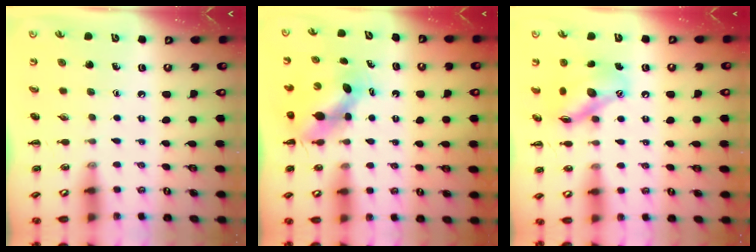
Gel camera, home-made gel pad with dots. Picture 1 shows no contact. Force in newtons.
{"total": 5.9, "press": 5.8, "slide": 0.8}
{"total": 13.9, "press": 13.6, "slide": 2.4}